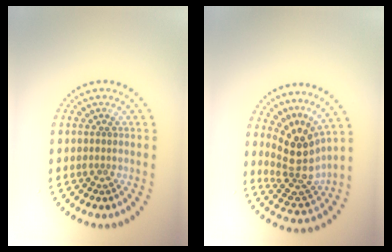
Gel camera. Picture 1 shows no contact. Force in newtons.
{"total": 4.3, "press": 3.1, "slide": 3.0}